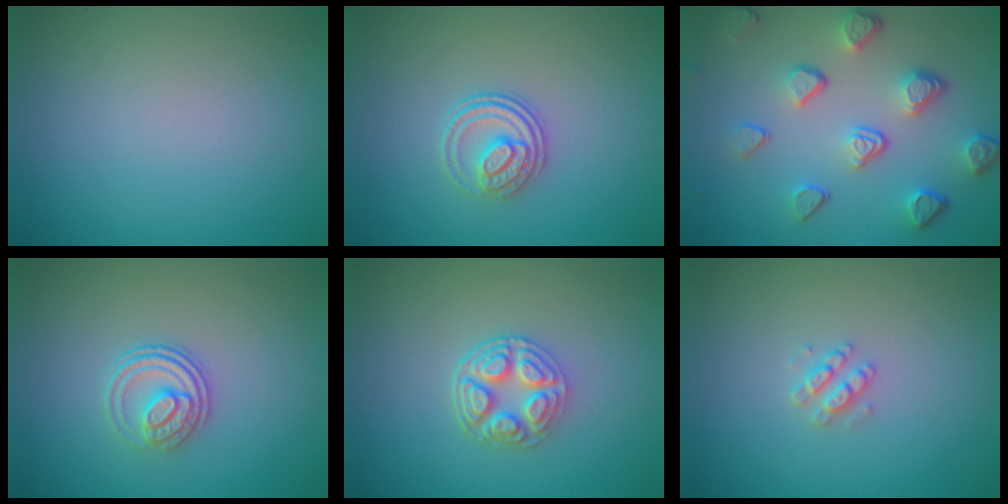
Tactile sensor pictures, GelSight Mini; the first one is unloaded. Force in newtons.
{"total": 2.9, "press": 2.4, "slide": 1.6}
{"total": 5.1, "press": 3.7, "slide": 3.5}
{"total": 2.9, "press": 2.4, "slide": 1.6}
{"total": 4.1, "press": 3.4, "slide": 2.3}
{"total": 1.6, "press": 1.6, "slide": 0.3}